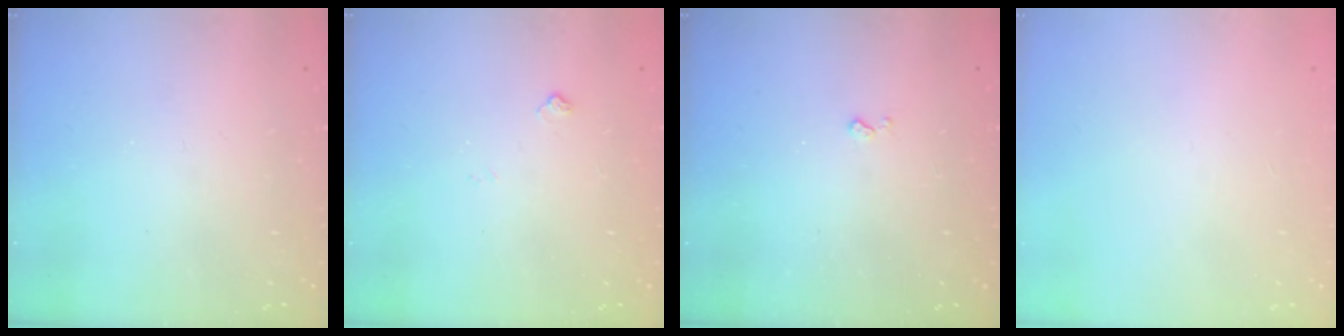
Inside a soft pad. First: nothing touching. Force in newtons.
{"total": 2.5, "press": 2.4, "slide": 0.4}
{"total": 2.9, "press": 2.8, "slide": 0.5}
{"total": 0.0}